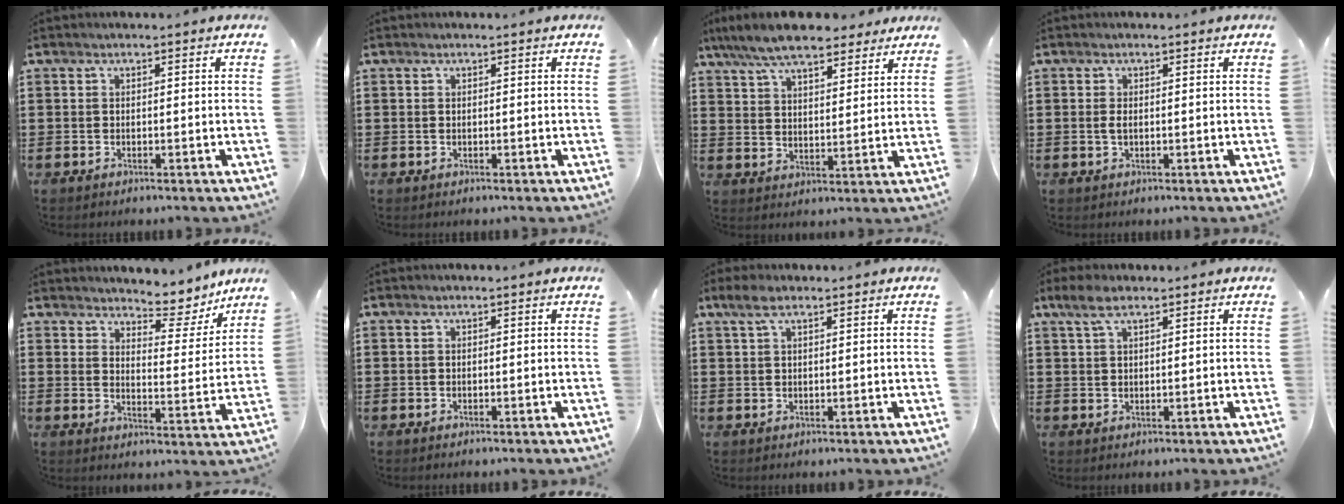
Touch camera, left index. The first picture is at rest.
{"total": 0.0}
{"total": 9.0, "force": [7.8, 2.3, 3.9], "torque": [-0.103, -0.014, 0.144]}
{"total": 1.3, "force": [0.0, 0.5, 1.2], "torque": [-0.031, -0.001, -0.003]}
{"total": 5.8, "force": [5.5, 1.1, 1.1], "torque": [-0.019, -0.049, 0.090]}
{"total": 0.0}
{"total": 3.1, "force": [1.6, 1.1, 2.4], "torque": [-0.051, 0.004, 0.029]}
{"total": 4.7, "force": [2.9, 1.4, 3.5], "torque": [-0.073, 0.005, 0.055]}